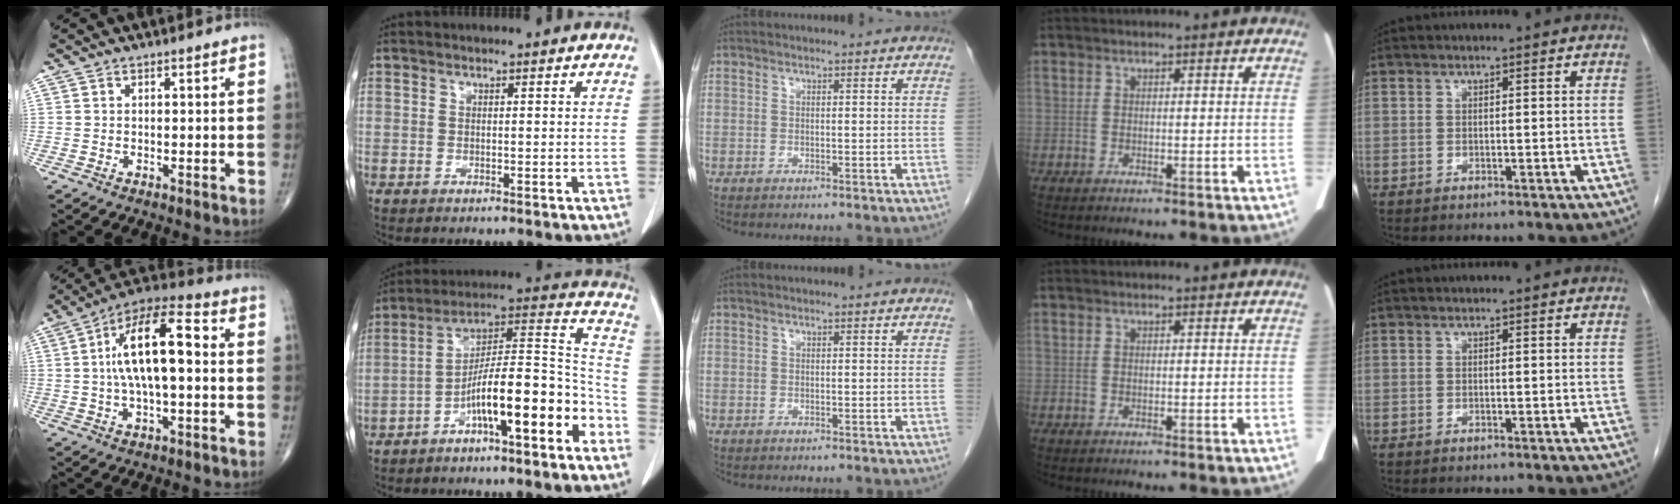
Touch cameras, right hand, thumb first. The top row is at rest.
{"thumb": {"total": 15.9, "force": [1.1, 6.1, 14.6], "torque": [-0.257, 0.037, 0.011]}, "index": {"total": 15.5, "force": [-7.8, 2.7, 13.1], "torque": [-0.202, 0.045, -0.122]}}